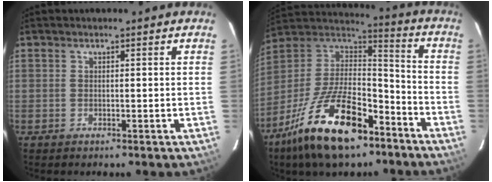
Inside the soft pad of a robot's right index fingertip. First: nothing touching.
{"total": 23.0, "force": [-13.6, 10.0, 15.6], "torque": [-0.307, -0.010, -0.232]}